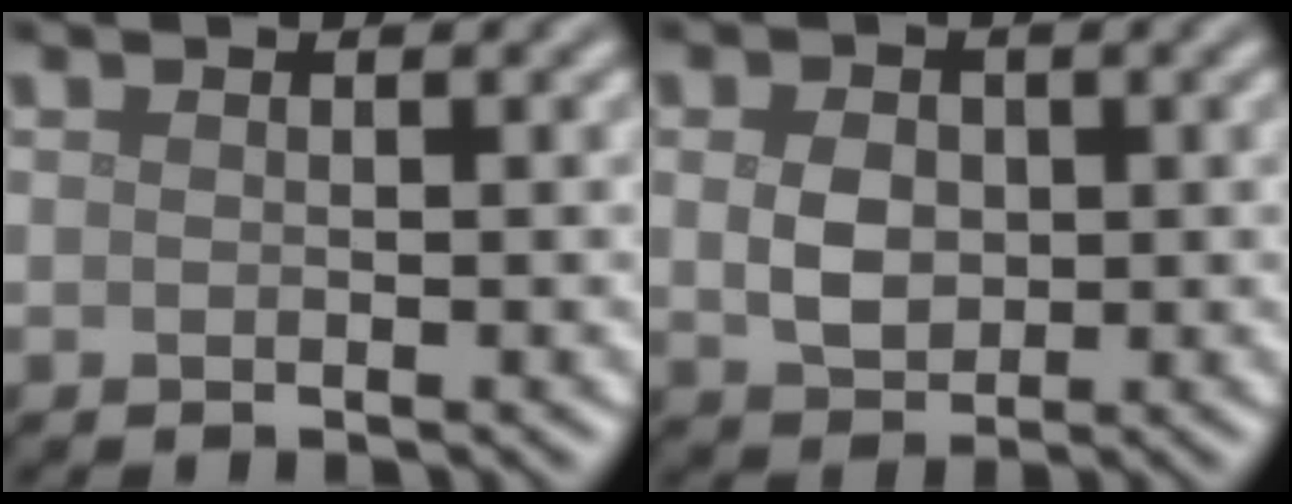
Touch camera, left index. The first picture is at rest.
{"total": 3.1, "force": [0.2, 2.3, 2.0], "torque": [-0.042, -0.001, 0.003]}